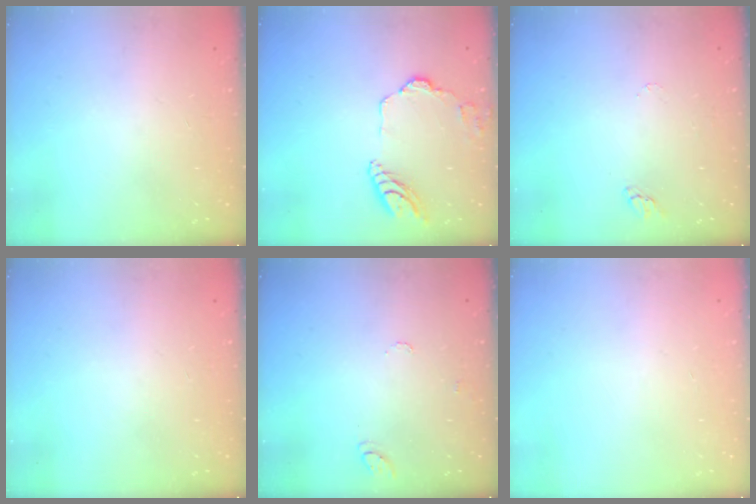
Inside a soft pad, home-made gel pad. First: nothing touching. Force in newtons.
{"total": 12.1, "press": 12.0, "slide": 1.5}
{"total": 3.2, "press": 3.2, "slide": 0.3}
{"total": 0.0}
{"total": 6.3, "press": 6.3, "slide": 0.5}
{"total": 0.0}